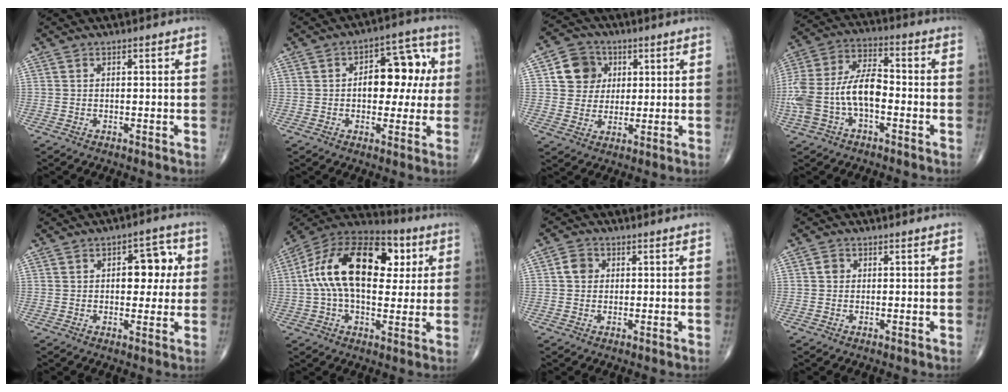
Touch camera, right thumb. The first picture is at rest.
{"total": 12.2, "force": [1.2, 7.2, 9.8], "torque": [-0.088, 0.029, 0.014]}
{"total": 8.3, "force": [2.4, 7.4, 3.0], "torque": [-0.016, -0.004, 0.038]}
{"total": 15.5, "force": [-3.5, 8.1, 12.8], "torque": [-0.278, 0.042, -0.066]}
{"total": 8.1, "force": [1.3, 4.8, 6.5], "torque": [-0.047, 0.010, 0.016]}
{"total": 22.4, "force": [4.4, 13.0, 17.8], "torque": [-0.293, 0.024, 0.061]}
{"total": 3.2, "force": [0.4, 2.7, 1.5], "torque": [-0.017, 0.004, 0.002]}
{"total": 1.4, "force": [0.1, 1.2, 0.6], "torque": [-0.005, 0.002, 0.000]}